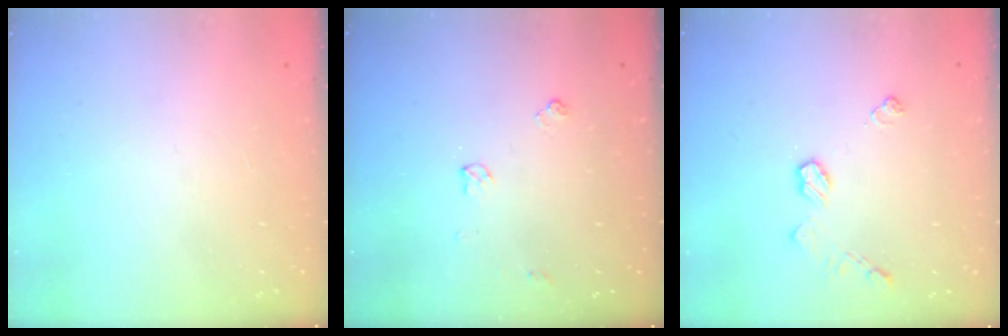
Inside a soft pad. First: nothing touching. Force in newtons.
{"total": 6.4, "press": 6.3, "slide": 0.8}
{"total": 6.5, "press": 6.5, "slide": 0.4}